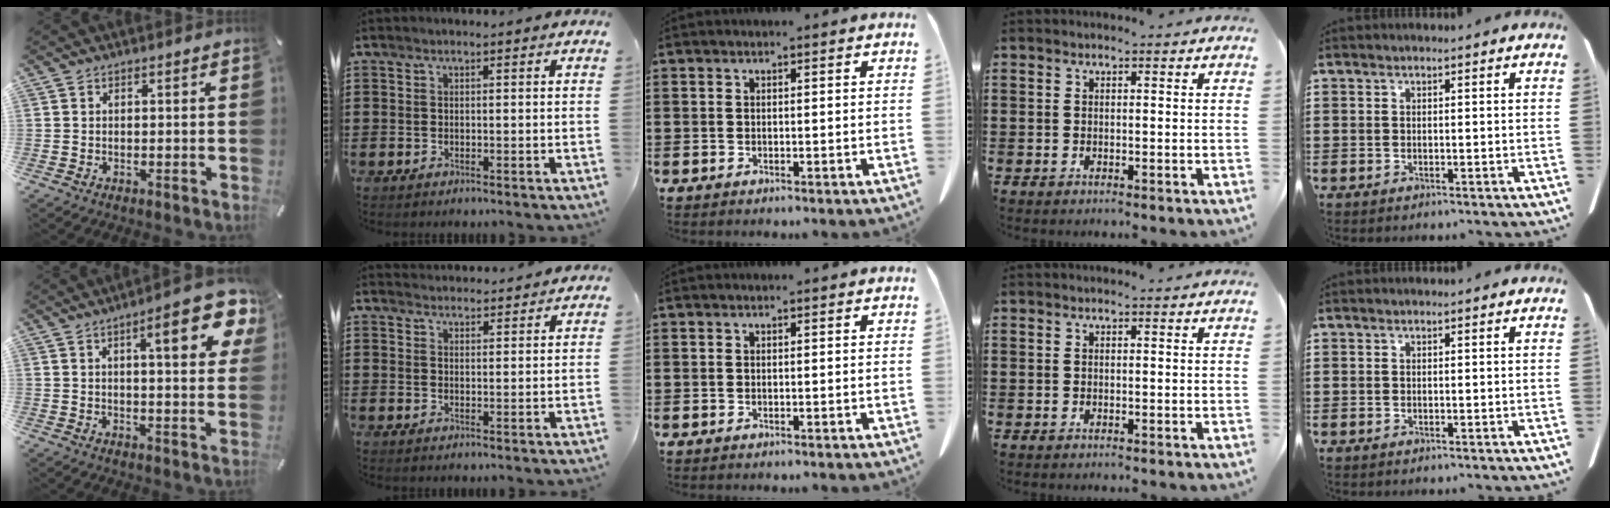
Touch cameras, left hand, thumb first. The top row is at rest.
{"thumb": {"total": 15.2, "force": [6.8, 4.1, 13.0], "torque": [-0.179, -0.027, 0.099]}, "index": {"total": 2.5, "force": [2.4, -0.1, -0.2], "torque": [-0.002, -0.008, 0.047]}}